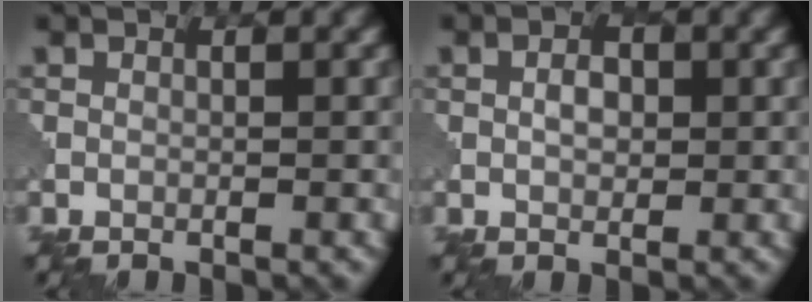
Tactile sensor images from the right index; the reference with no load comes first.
{"total": 1.7, "force": [0.3, 1.1, 1.2], "torque": [-0.021, 0.002, 0.006]}